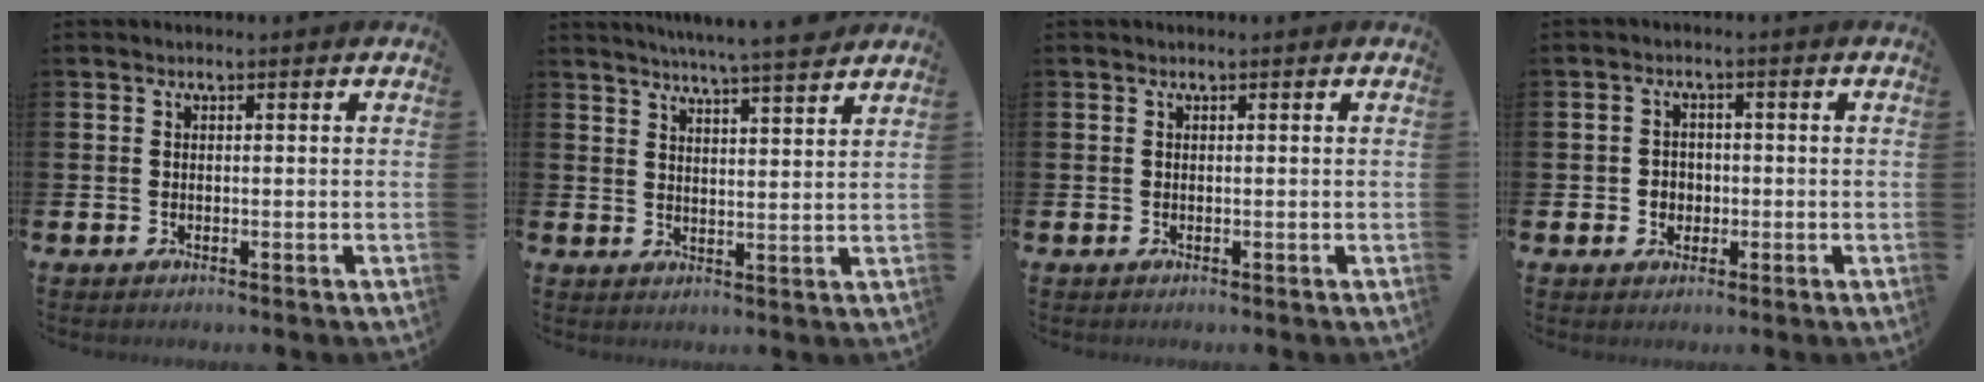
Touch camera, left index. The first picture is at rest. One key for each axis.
{"total": 6.1, "fx": 5.8, "fy": -0.6, "fz": 1.7, "tx": -0.039, "ty": -0.034, "tz": 0.101}
{"total": 0.0}
{"total": 2.2, "fx": -0.4, "fy": 2.1, "fz": 0.6, "tx": -0.009, "ty": 0.005, "tz": -0.014}